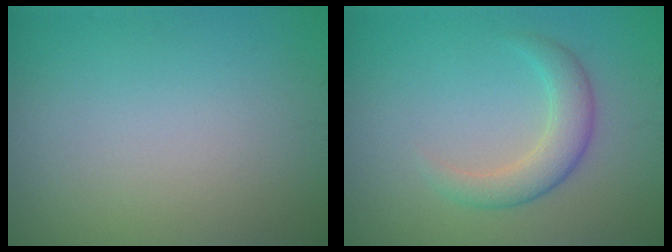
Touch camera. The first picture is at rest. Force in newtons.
{"total": 3.0, "press": 3.0, "slide": 0.1}